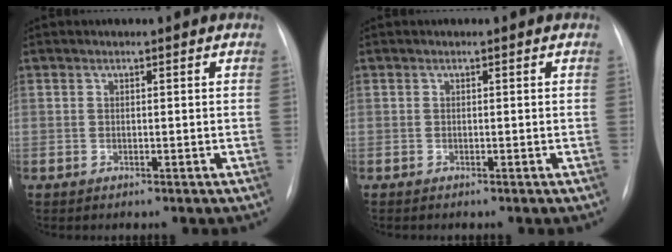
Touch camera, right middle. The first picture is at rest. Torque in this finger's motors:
{"motor_torque": [0.35, -0.49, 0.09, 0.01]}